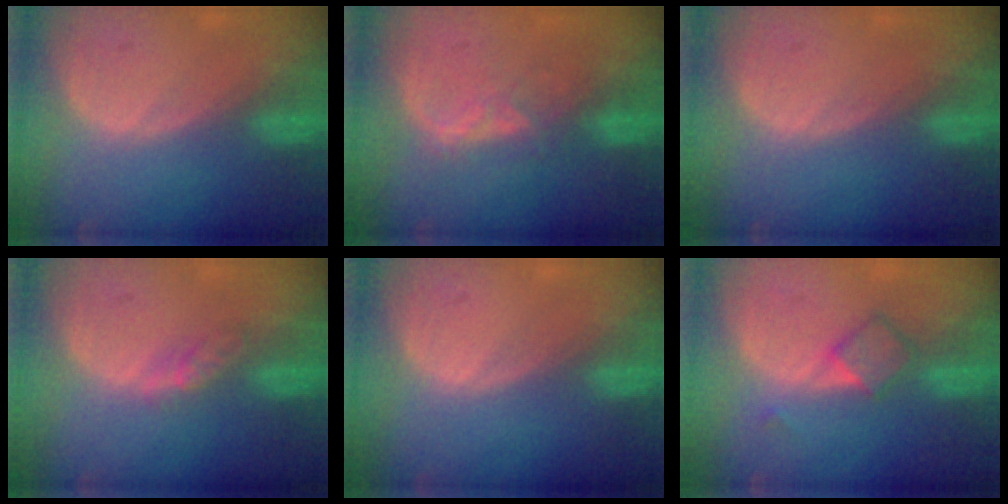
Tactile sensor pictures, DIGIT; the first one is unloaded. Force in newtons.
{"total": 3.4, "press": 3.3, "slide": 0.6}
{"total": 0.0}
{"total": 2.8, "press": 2.5, "slide": 1.2}
{"total": 0.0}
{"total": 3.4, "press": 3.4, "slide": 0.3}